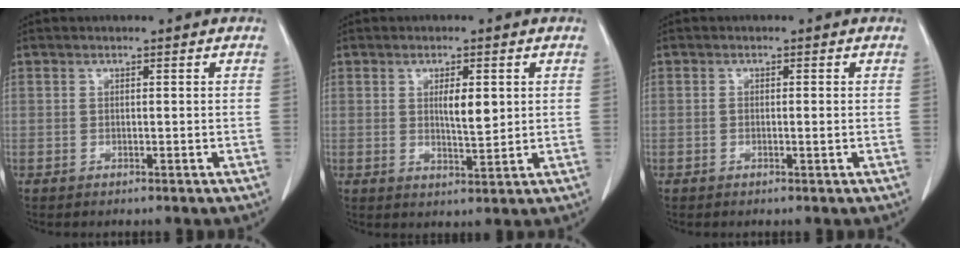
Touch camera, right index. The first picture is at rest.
{"total": 4.3, "force": [1.0, 1.1, 4.0], "torque": [-0.070, -0.004, 0.017]}
{"total": 0.8, "force": [0.0, 0.2, 0.8], "torque": [-0.011, 0.003, 0.003]}